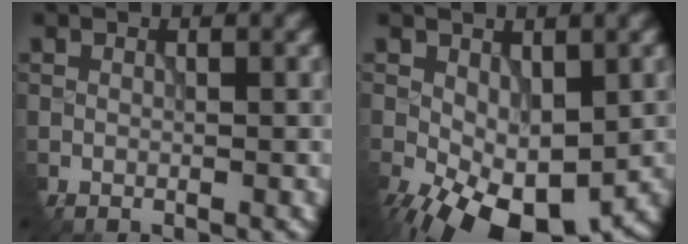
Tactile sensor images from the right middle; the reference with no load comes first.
{"total": 8.7, "force": [-3.5, 4.9, 6.3], "torque": [-0.130, -0.023, -0.047]}